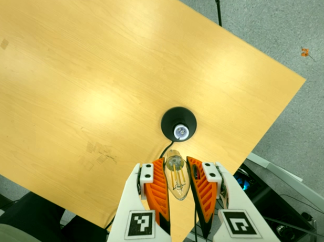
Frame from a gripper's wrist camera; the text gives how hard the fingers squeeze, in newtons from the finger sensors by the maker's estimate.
{"total": 19.6, "left": 21.8, "right": 17.5}